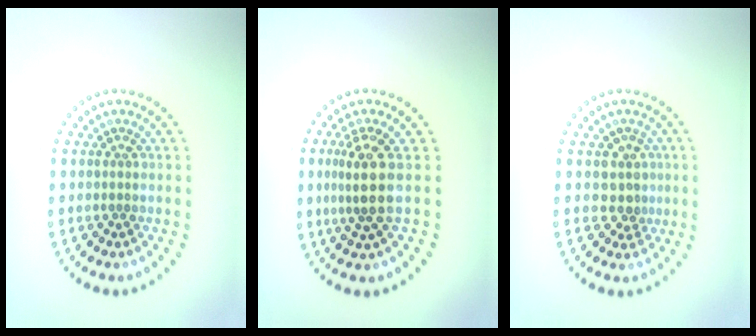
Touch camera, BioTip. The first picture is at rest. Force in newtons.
{"total": 3.4, "press": 2.7, "slide": 2.2}
{"total": 2.4, "press": 1.9, "slide": 1.5}